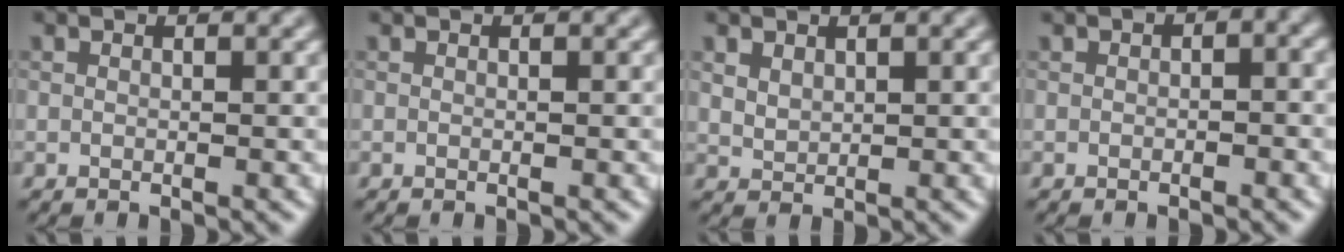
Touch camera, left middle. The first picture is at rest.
{"total": 0.0}
{"total": 1.6, "force": [0.9, 1.1, 0.7], "torque": [-0.015, 0.000, 0.023]}
{"total": 2.4, "force": [0.5, 1.6, 1.7], "torque": [-0.010, 0.001, 0.007]}